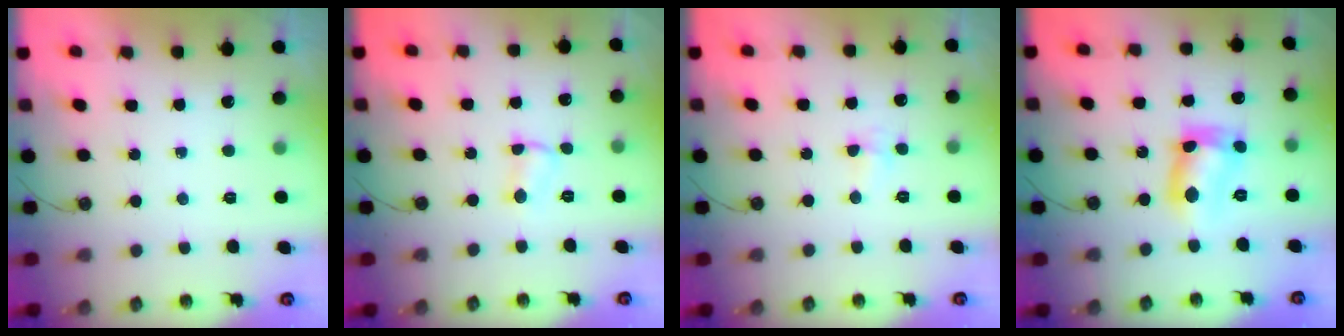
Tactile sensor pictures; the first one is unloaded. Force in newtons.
{"total": 4.1, "press": 4.1, "slide": 0.5}
{"total": 5.2, "press": 3.8, "slide": 3.5}
{"total": 12.2, "press": 12.2, "slide": 0.8}